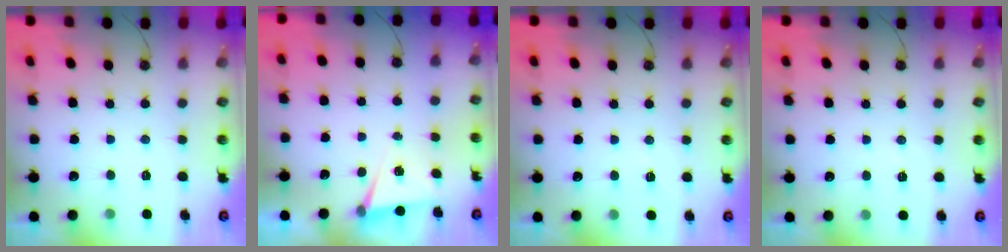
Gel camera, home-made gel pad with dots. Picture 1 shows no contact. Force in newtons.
{"total": 5.3, "press": 2.5, "slide": 4.6}
{"total": 2.3, "press": 1.3, "slide": 1.9}
{"total": 5.1, "press": 4.0, "slide": 3.2}